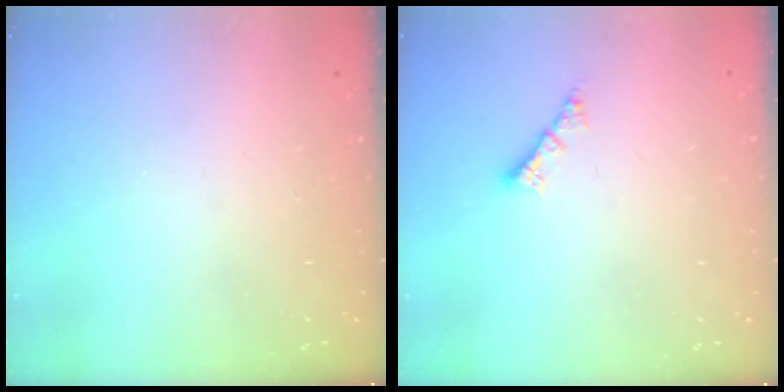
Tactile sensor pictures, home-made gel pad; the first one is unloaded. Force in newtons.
{"total": 2.4, "press": 2.4, "slide": 0.2}